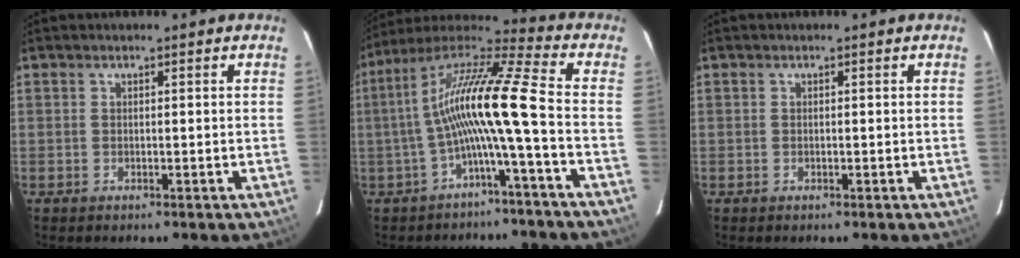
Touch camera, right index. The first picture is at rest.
{"total": 14.3, "force": [-3.1, -0.4, 14.0], "torque": [-0.260, 0.011, -0.062]}
{"total": 0.0}